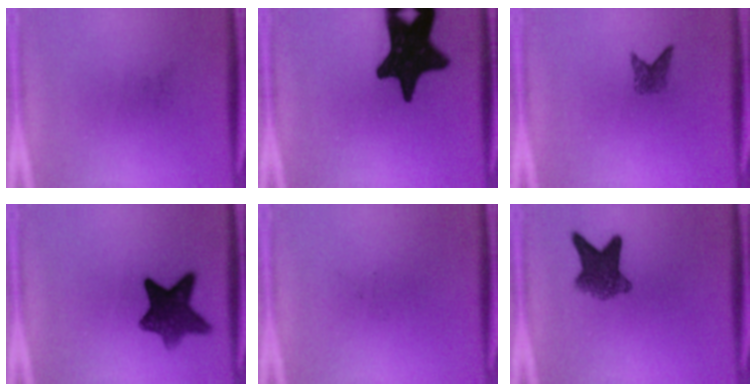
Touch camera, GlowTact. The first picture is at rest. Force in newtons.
{"total": 19.2}
{"total": 1.9}
{"total": 9.6}
{"total": 0.0}
{"total": 6.8}